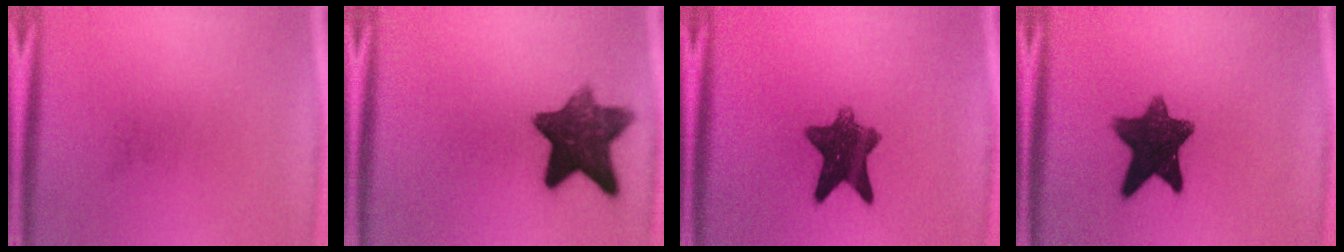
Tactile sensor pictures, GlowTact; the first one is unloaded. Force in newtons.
{"total": 11.8}
{"total": 9.5}
{"total": 11.2}